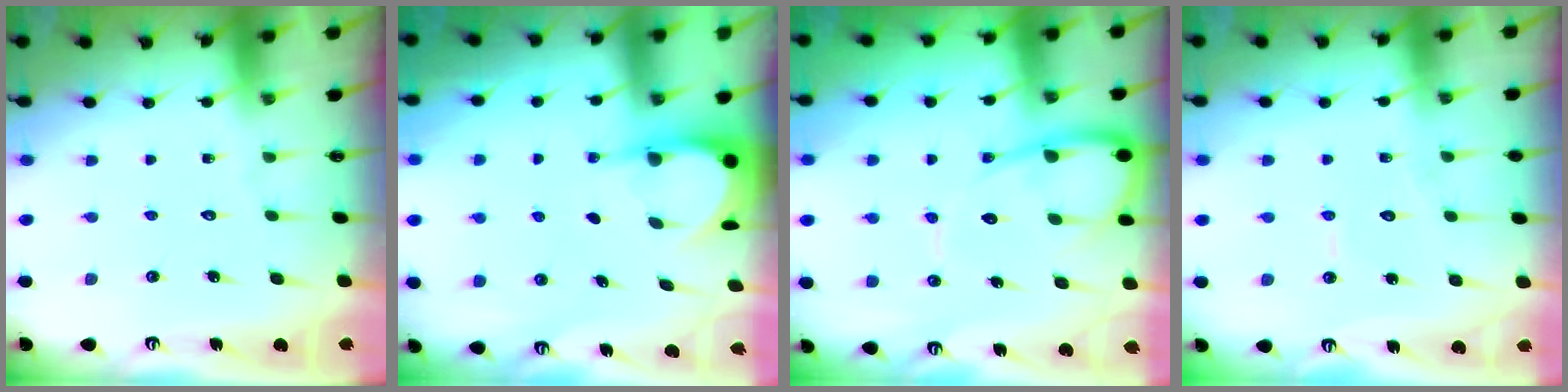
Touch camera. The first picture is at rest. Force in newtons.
{"total": 4.3, "press": 4.3, "slide": 0.7}
{"total": 10.4, "press": 10.3, "slide": 1.2}
{"total": 4.7, "press": 4.7, "slide": 0.5}